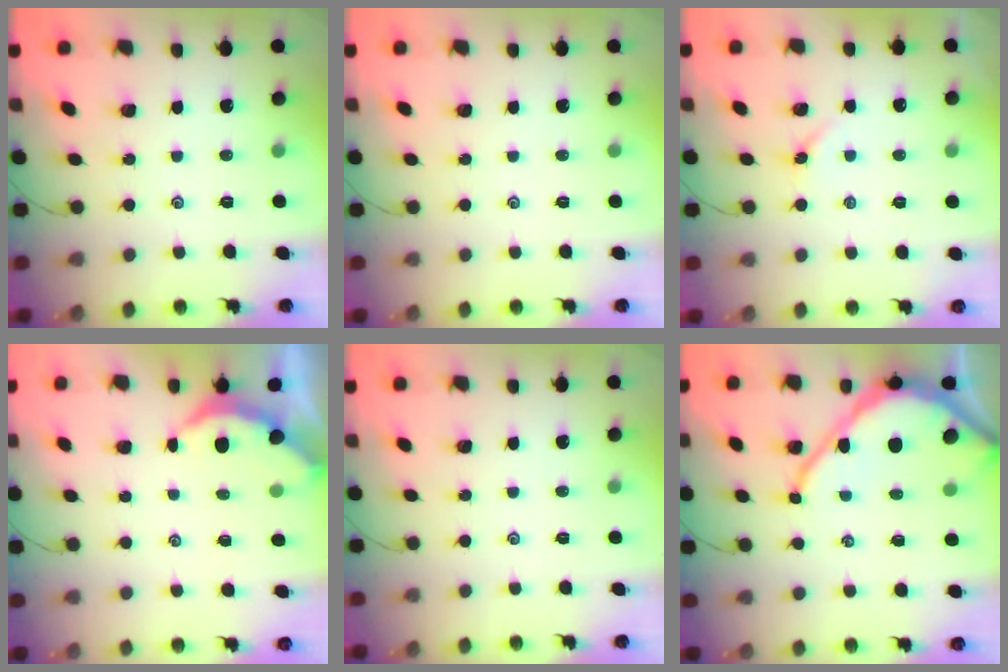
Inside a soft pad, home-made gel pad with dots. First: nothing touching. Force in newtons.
{"total": 0.0}
{"total": 2.6, "press": 2.6, "slide": 0.3}
{"total": 2.2, "press": 2.2, "slide": 0.4}
{"total": 0.0}
{"total": 11.7, "press": 11.7, "slide": 1.0}